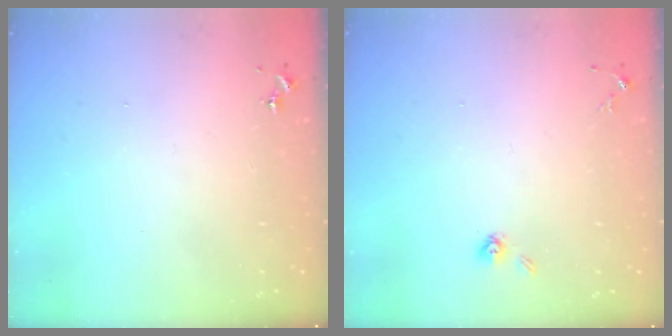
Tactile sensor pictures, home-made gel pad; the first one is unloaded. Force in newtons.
{"total": 3.6, "press": 3.1, "slide": 1.9}